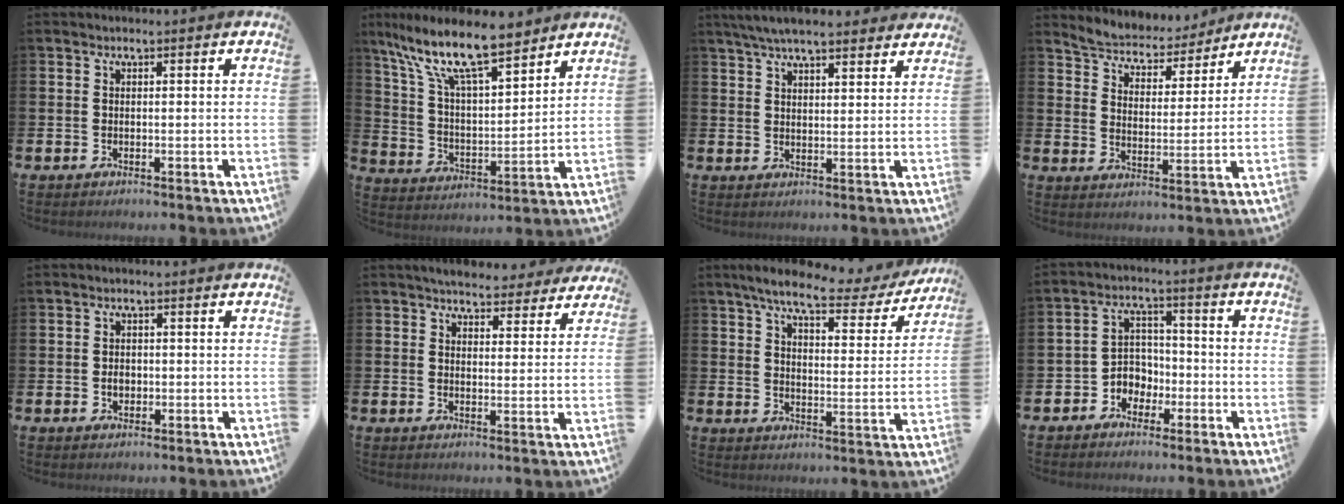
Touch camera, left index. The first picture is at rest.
{"total": 12.4, "force": [10.1, 3.0, 6.5], "torque": [-0.157, -0.049, 0.177]}
{"total": 5.9, "force": [5.4, 0.9, 2.0], "torque": [-0.047, -0.016, 0.098]}
{"total": 5.6, "force": [5.4, 1.3, -0.3], "torque": [-0.028, -0.045, 0.092]}
{"total": 1.7, "force": [-0.2, 1.3, 1.1], "torque": [-0.012, 0.005, -0.007]}
{"total": 4.9, "force": [4.7, 1.2, 0.7], "torque": [-0.015, -0.027, 0.081]}
{"total": 7.2, "force": [6.1, 1.5, 3.5], "torque": [-0.080, -0.035, 0.097]}
{"total": 3.9, "force": [-1.7, 3.4, 0.8], "torque": [-0.036, 0.004, -0.041]}